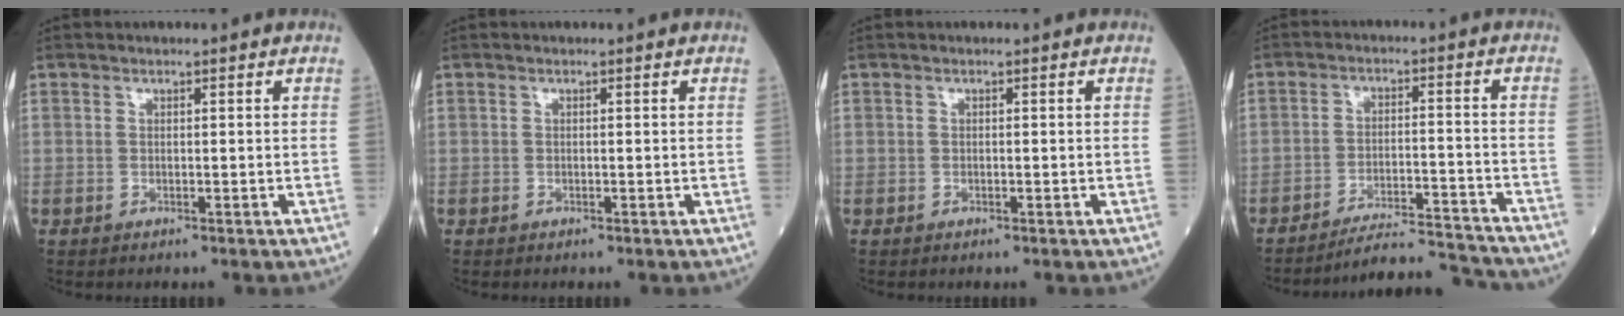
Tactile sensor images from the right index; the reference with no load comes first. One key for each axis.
{"total": 0.0}
{"total": 0.0}
{"total": 11.8, "fx": -11.7, "fy": 0.1, "fz": 1.4, "tx": -0.024, "ty": 0.015, "tz": -0.184}